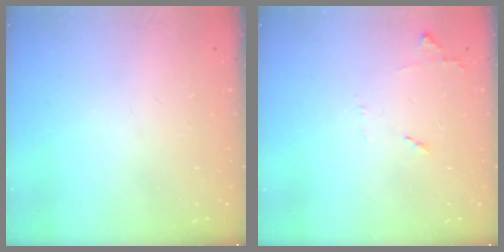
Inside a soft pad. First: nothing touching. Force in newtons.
{"total": 6.8, "press": 6.8, "slide": 0.9}